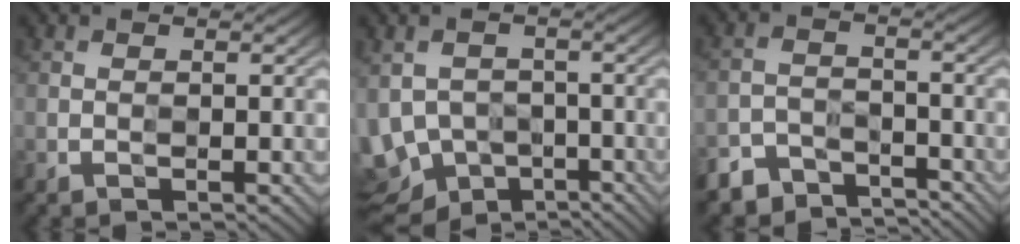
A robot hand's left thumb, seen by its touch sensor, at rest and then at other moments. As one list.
[{"total": 6.1, "force": [-2.8, 4.9, 2.5], "torque": [-0.057, -0.009, -0.052]}, {"total": 4.4, "force": [-4.2, 1.1, -0.6], "torque": [0.017, -0.001, -0.089]}]